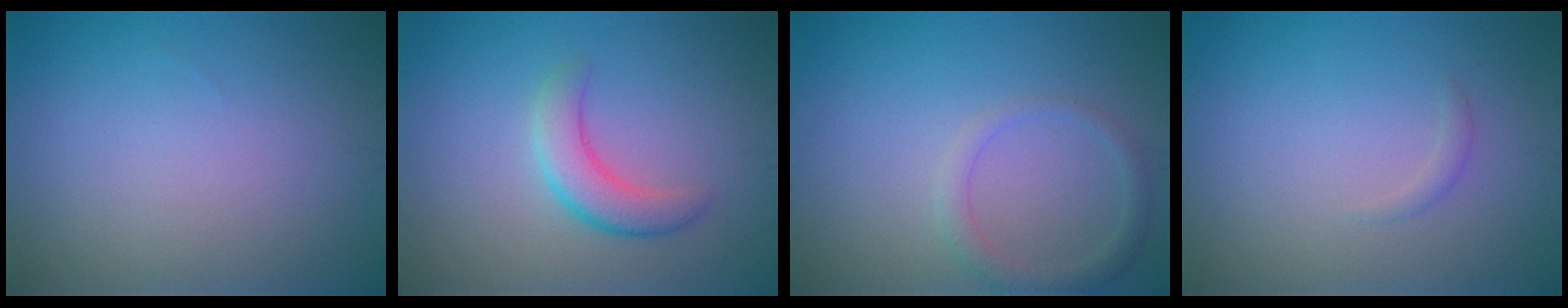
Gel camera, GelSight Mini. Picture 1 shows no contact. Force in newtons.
{"total": 3.2, "press": 3.2, "slide": 0.2}
{"total": 1.9, "press": 1.9, "slide": 0.1}
{"total": 0.7, "press": 0.7, "slide": 0.1}